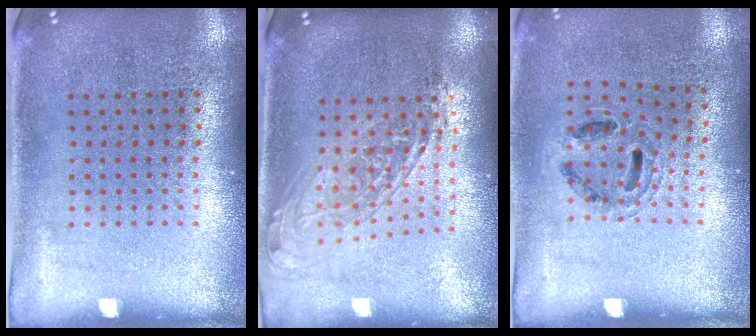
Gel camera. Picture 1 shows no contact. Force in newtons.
{"total": 1.7, "press": 1.4, "slide": 0.9}
{"total": 0.8, "press": 0.8, "slide": 0.3}